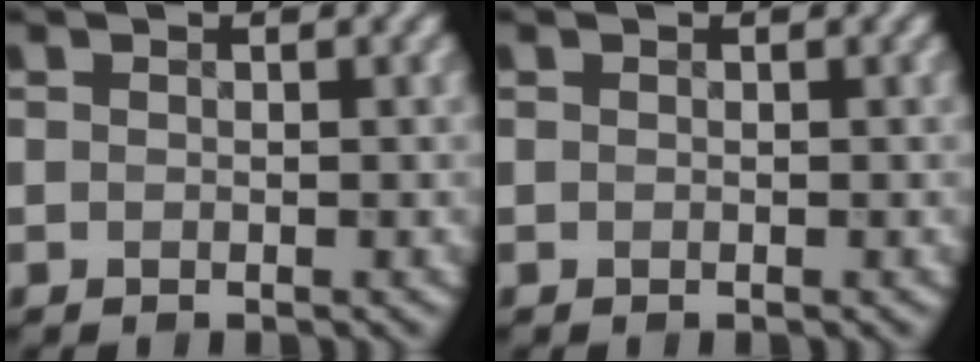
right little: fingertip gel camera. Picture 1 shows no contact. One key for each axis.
{"total": 0.0}